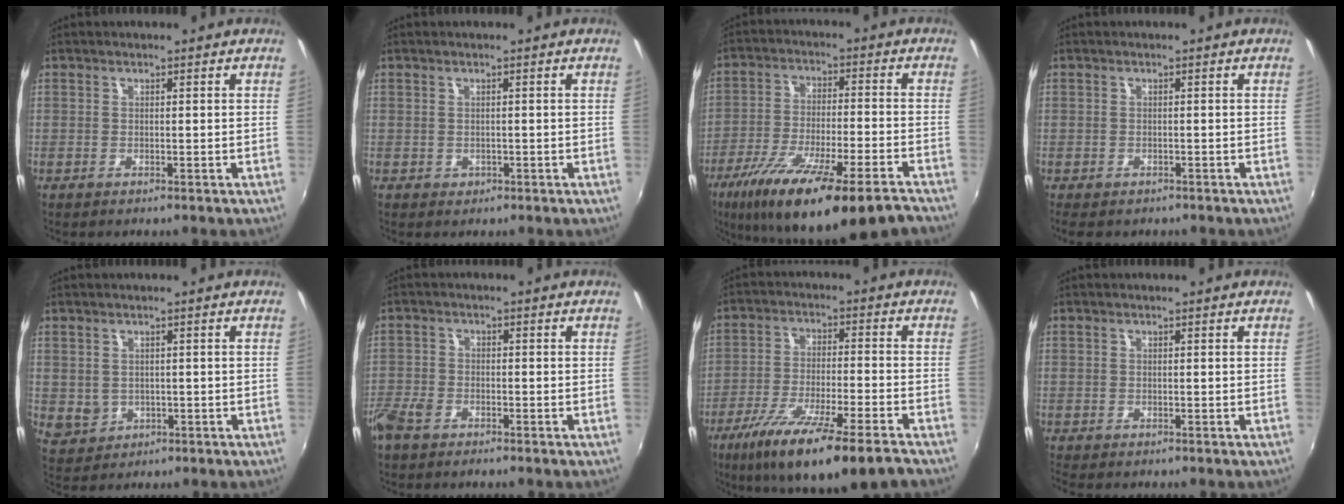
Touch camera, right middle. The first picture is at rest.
{"total": 1.2, "force": [-0.5, 1.1, 0.1], "torque": [-0.002, -0.003, -0.005]}
{"total": 20.9, "force": [-15.6, 2.8, 13.7], "torque": [-0.249, -0.058, -0.251]}
{"total": 3.7, "force": [-2.8, 1.7, 1.8], "torque": [-0.041, -0.021, -0.038]}
{"total": 3.9, "force": [0.0, 3.6, 1.6], "torque": [-0.030, 0.000, 0.011]}
{"total": 5.7, "force": [-4.2, 2.6, 2.9], "torque": [-0.078, -0.012, -0.085]}
{"total": 16.1, "force": [-11.5, 1.4, 11.2], "torque": [-0.215, -0.055, -0.195]}
{"total": 1.8, "force": [-1.4, 0.1, 1.0], "torque": [-0.018, -0.010, -0.019]}